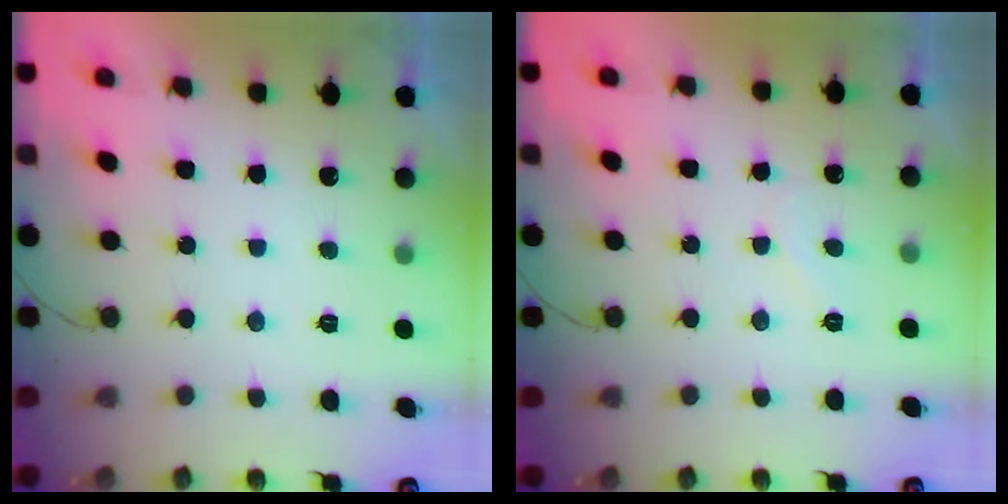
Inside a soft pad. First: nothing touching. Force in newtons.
{"total": 4.3, "press": 4.3, "slide": 0.3}